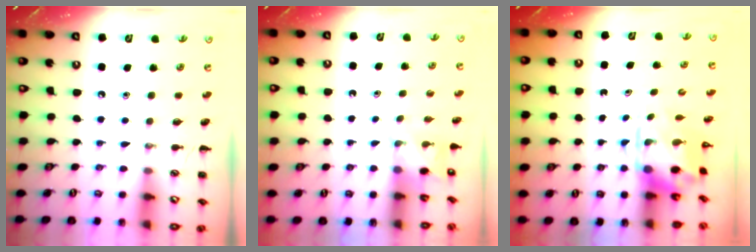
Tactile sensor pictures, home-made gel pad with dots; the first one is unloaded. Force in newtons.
{"total": 2.2, "press": 2.1, "slide": 0.7}
{"total": 3.8, "press": 3.7, "slide": 0.9}